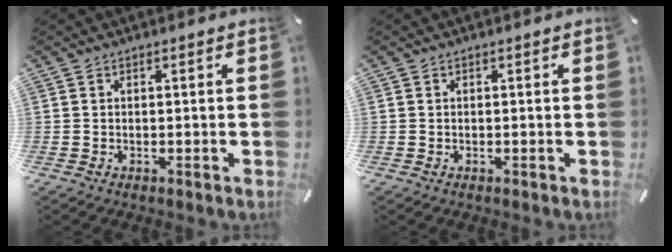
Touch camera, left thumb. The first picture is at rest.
{"total": 0.0}